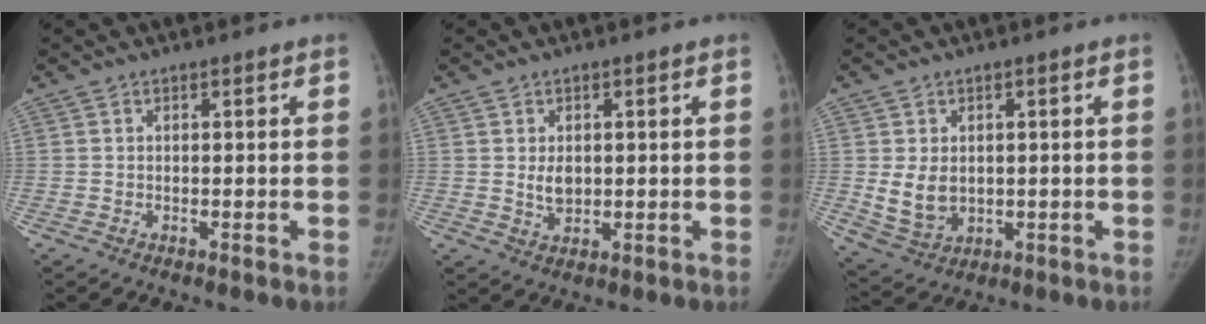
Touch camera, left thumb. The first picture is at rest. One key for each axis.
{"total": 3.2, "fx": 0.4, "fy": 2.3, "fz": 2.3, "tx": -0.027, "ty": -0.007, "tz": 0.013}
{"total": 6.4, "fx": 0.2, "fy": 5.0, "fz": 3.9, "tx": -0.057, "ty": -0.014, "tz": 0.025}